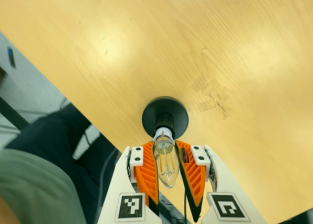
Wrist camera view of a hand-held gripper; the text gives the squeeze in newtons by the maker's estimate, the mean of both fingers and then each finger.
{"total": 20.6, "left": 20.4, "right": 20.8}